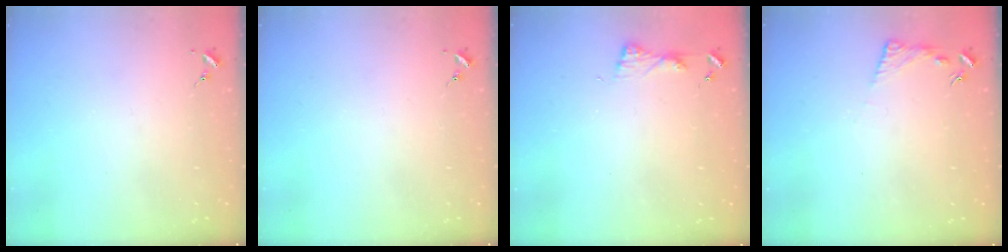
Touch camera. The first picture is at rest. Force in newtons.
{"total": 0.0}
{"total": 5.0, "press": 4.9, "slide": 0.6}
{"total": 6.0, "press": 6.0, "slide": 0.4}